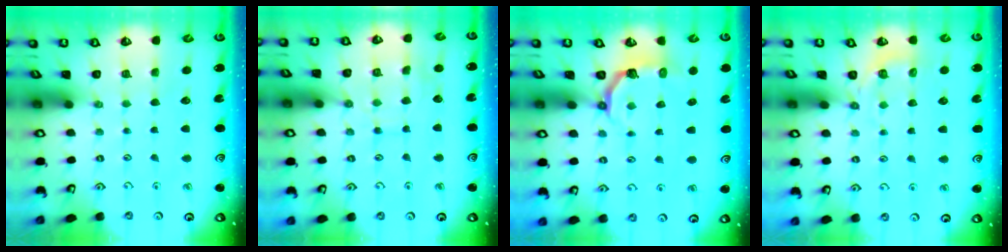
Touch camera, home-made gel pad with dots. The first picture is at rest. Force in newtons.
{"total": 9.4, "press": 9.4, "slide": 0.7}
{"total": 4.5, "press": 2.7, "slide": 3.6}
{"total": 2.9, "press": 2.2, "slide": 1.8}